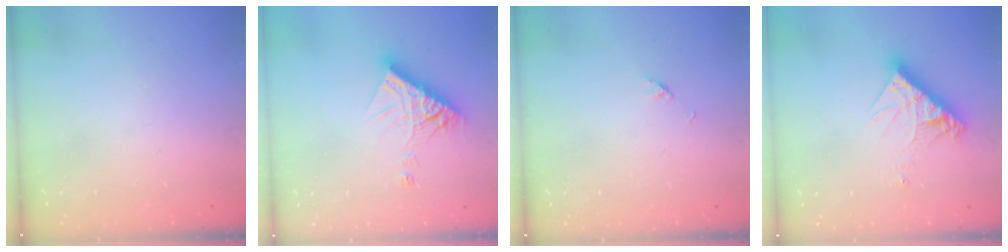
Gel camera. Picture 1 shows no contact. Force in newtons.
{"total": 12.4, "press": 12.3, "slide": 1.0}
{"total": 2.1, "press": 2.1, "slide": 0.3}
{"total": 11.9, "press": 11.8, "slide": 1.0}